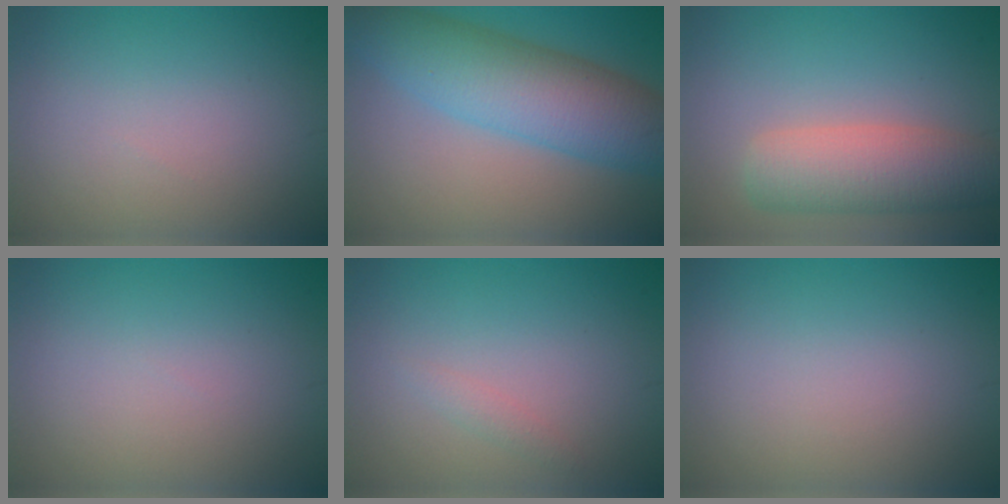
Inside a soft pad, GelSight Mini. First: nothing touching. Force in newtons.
{"total": 8.6, "press": 8.6, "slide": 0.2}
{"total": 5.8, "press": 5.8, "slide": 0.3}
{"total": 0.0}
{"total": 1.0, "press": 0.9, "slide": 0.1}
{"total": 0.0}